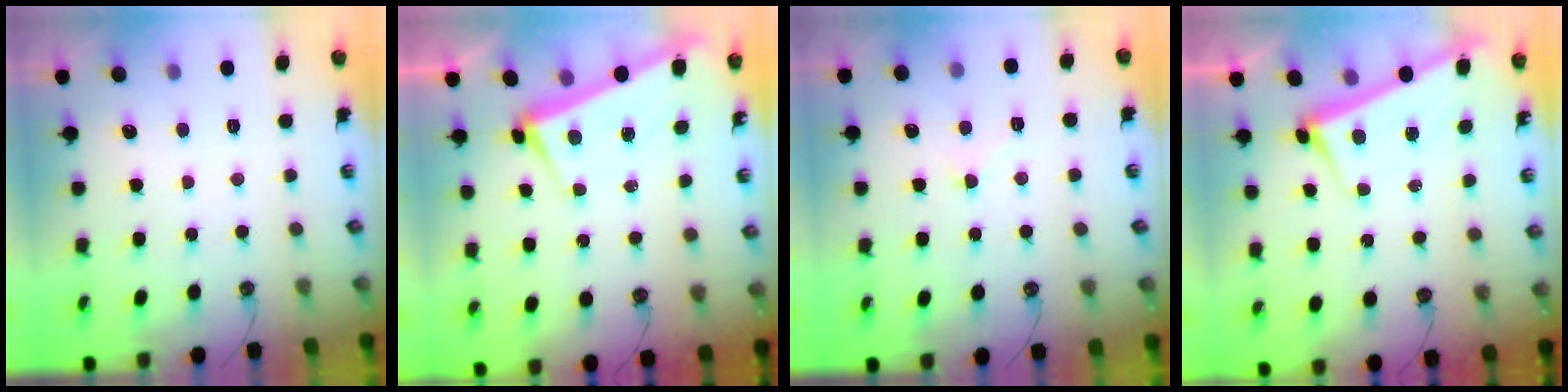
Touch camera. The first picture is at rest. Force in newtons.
{"total": 3.1, "press": 3.0, "slide": 0.8}
{"total": 3.7, "press": 3.7, "slide": 0.4}
{"total": 2.9, "press": 2.8, "slide": 0.5}